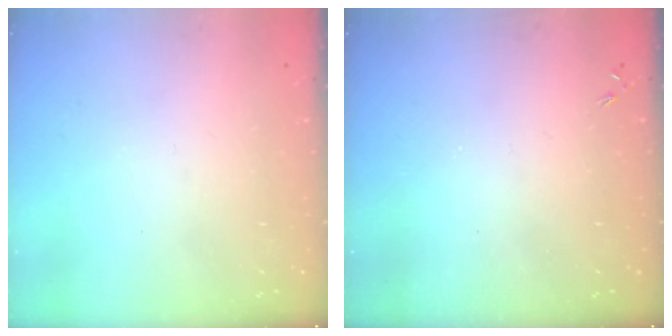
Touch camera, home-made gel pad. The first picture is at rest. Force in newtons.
{"total": 0.0}